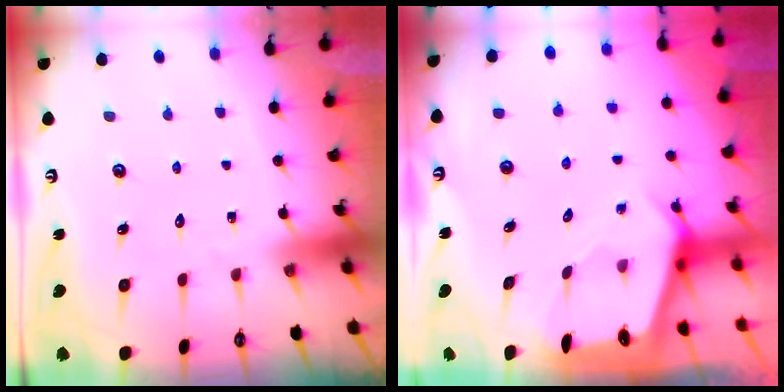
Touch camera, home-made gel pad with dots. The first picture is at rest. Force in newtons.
{"total": 2.4, "press": 2.4, "slide": 0.2}